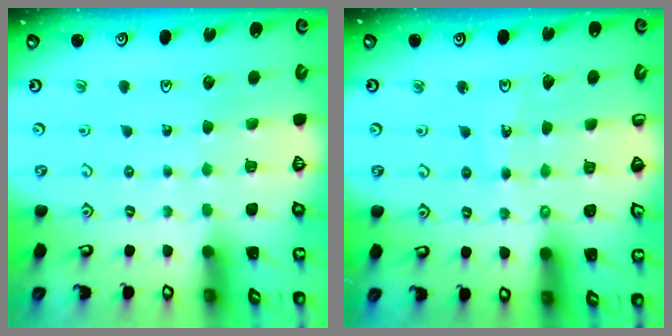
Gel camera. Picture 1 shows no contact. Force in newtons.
{"total": 5.6, "press": 5.6, "slide": 0.8}